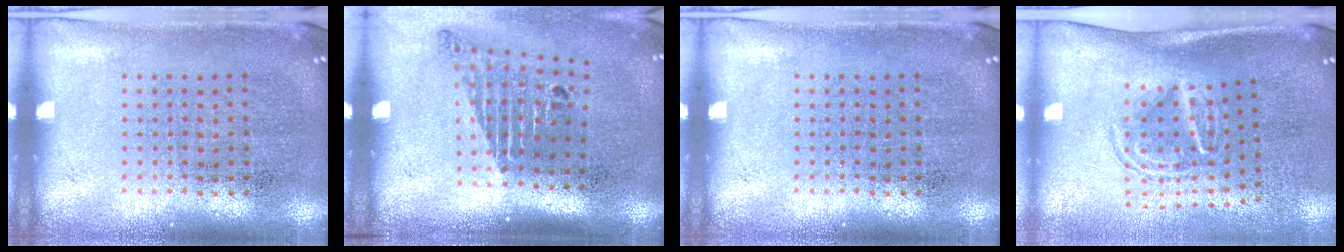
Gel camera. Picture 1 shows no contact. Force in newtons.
{"total": 1.8, "press": 1.2, "slide": 1.3}
{"total": 0.0}
{"total": 1.6, "press": 1.1, "slide": 1.2}